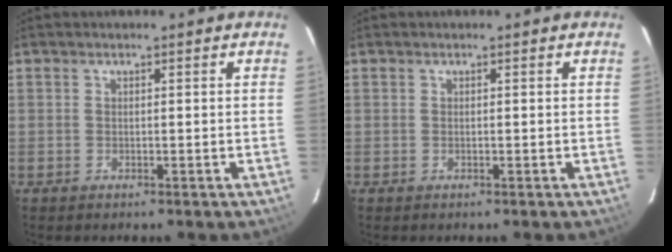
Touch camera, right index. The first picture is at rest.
{"total": 0.0}